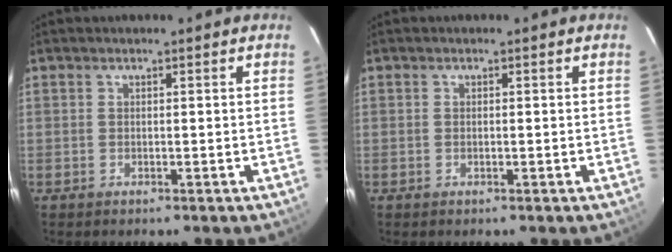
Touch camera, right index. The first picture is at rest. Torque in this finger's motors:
{"motor_torque": [-0.27, 0.04, -0.05, 0.00]}